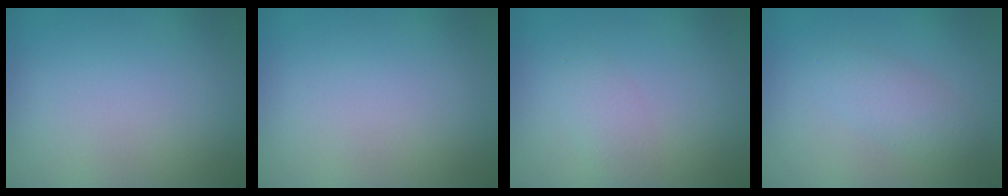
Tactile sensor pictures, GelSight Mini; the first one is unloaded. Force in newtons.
{"total": 0.0}
{"total": 1.6, "press": 1.6, "slide": 0.0}
{"total": 2.2, "press": 2.2, "slide": 0.1}